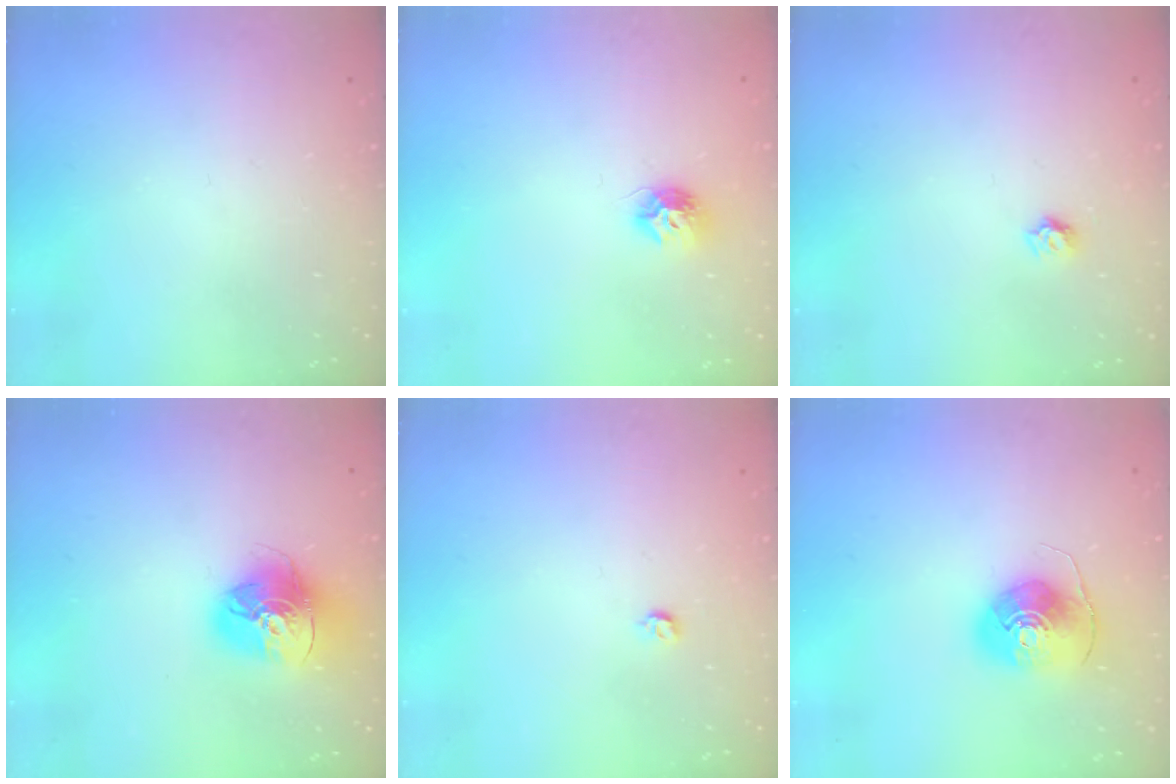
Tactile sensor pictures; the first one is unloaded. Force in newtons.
{"total": 8.0, "press": 8.0, "slide": 0.5}
{"total": 3.7, "press": 3.6, "slide": 0.2}
{"total": 15.3, "press": 15.3, "slide": 1.5}
{"total": 3.3, "press": 3.3, "slide": 0.7}
{"total": 9.8, "press": 9.7, "slide": 1.2}